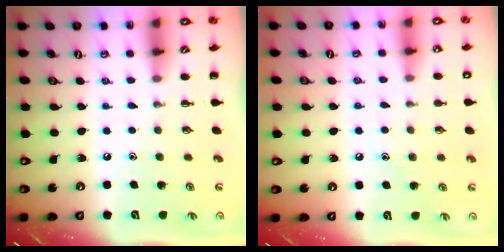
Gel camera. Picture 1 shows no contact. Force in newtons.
{"total": 7.7, "press": 7.5, "slide": 1.7}